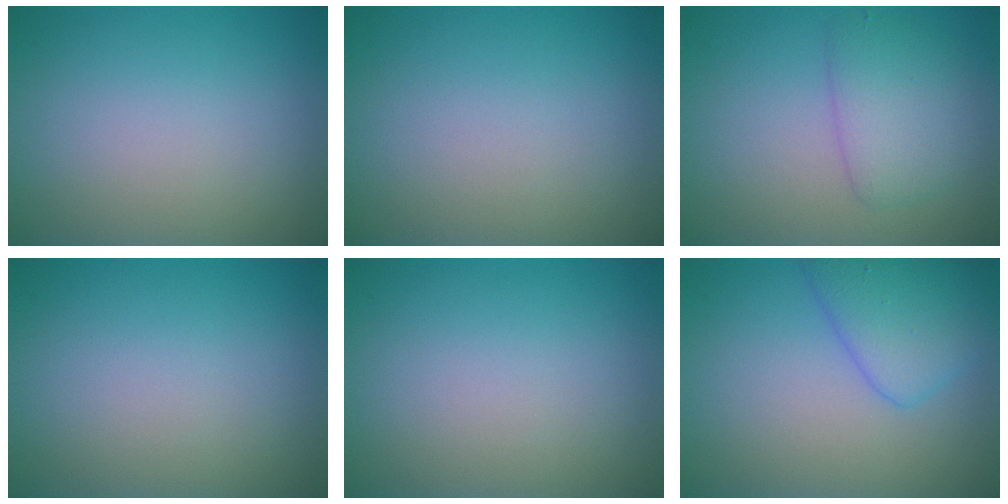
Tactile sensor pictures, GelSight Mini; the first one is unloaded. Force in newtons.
{"total": 0.0}
{"total": 3.3, "press": 3.3, "slide": 0.1}
{"total": 0.0}
{"total": 0.0}
{"total": 3.9, "press": 3.9, "slide": 0.2}